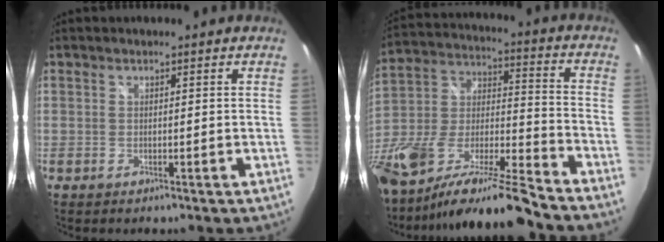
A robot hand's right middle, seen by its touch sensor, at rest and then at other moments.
{"total": 21.1, "force": [-16.3, 2.2, 13.2], "torque": [-0.238, -0.028, -0.297]}